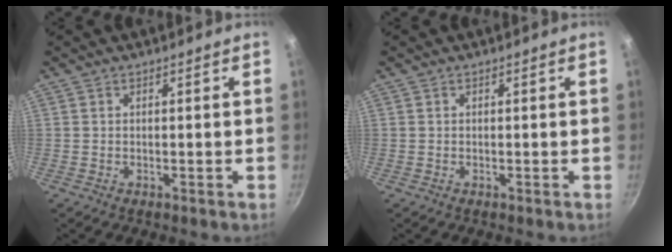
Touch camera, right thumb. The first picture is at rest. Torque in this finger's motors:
{"motor_torque": [-0.01, -0.01, -0.28, 0.28, 0.04]}